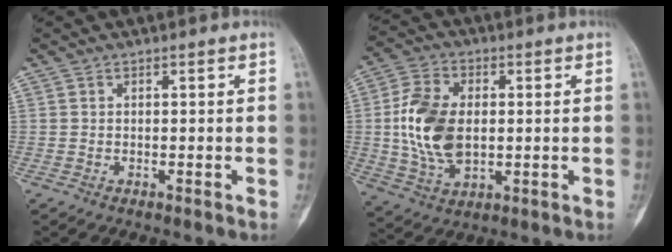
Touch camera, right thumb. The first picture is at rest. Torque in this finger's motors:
{"motor_torque": [0.24, 2.17, 0.92, 0.67, 0.21]}